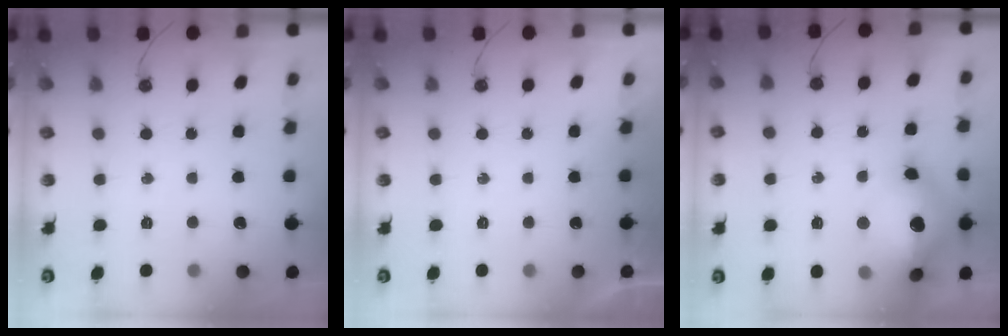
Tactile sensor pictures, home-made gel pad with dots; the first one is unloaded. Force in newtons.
{"total": 0.0}
{"total": 25.2, "press": 21.8, "slide": 12.7}